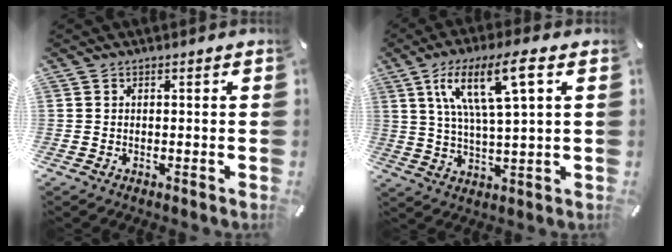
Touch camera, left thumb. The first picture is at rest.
{"total": 14.0, "force": [6.0, 3.6, 12.1], "torque": [-0.240, 0.005, 0.100]}